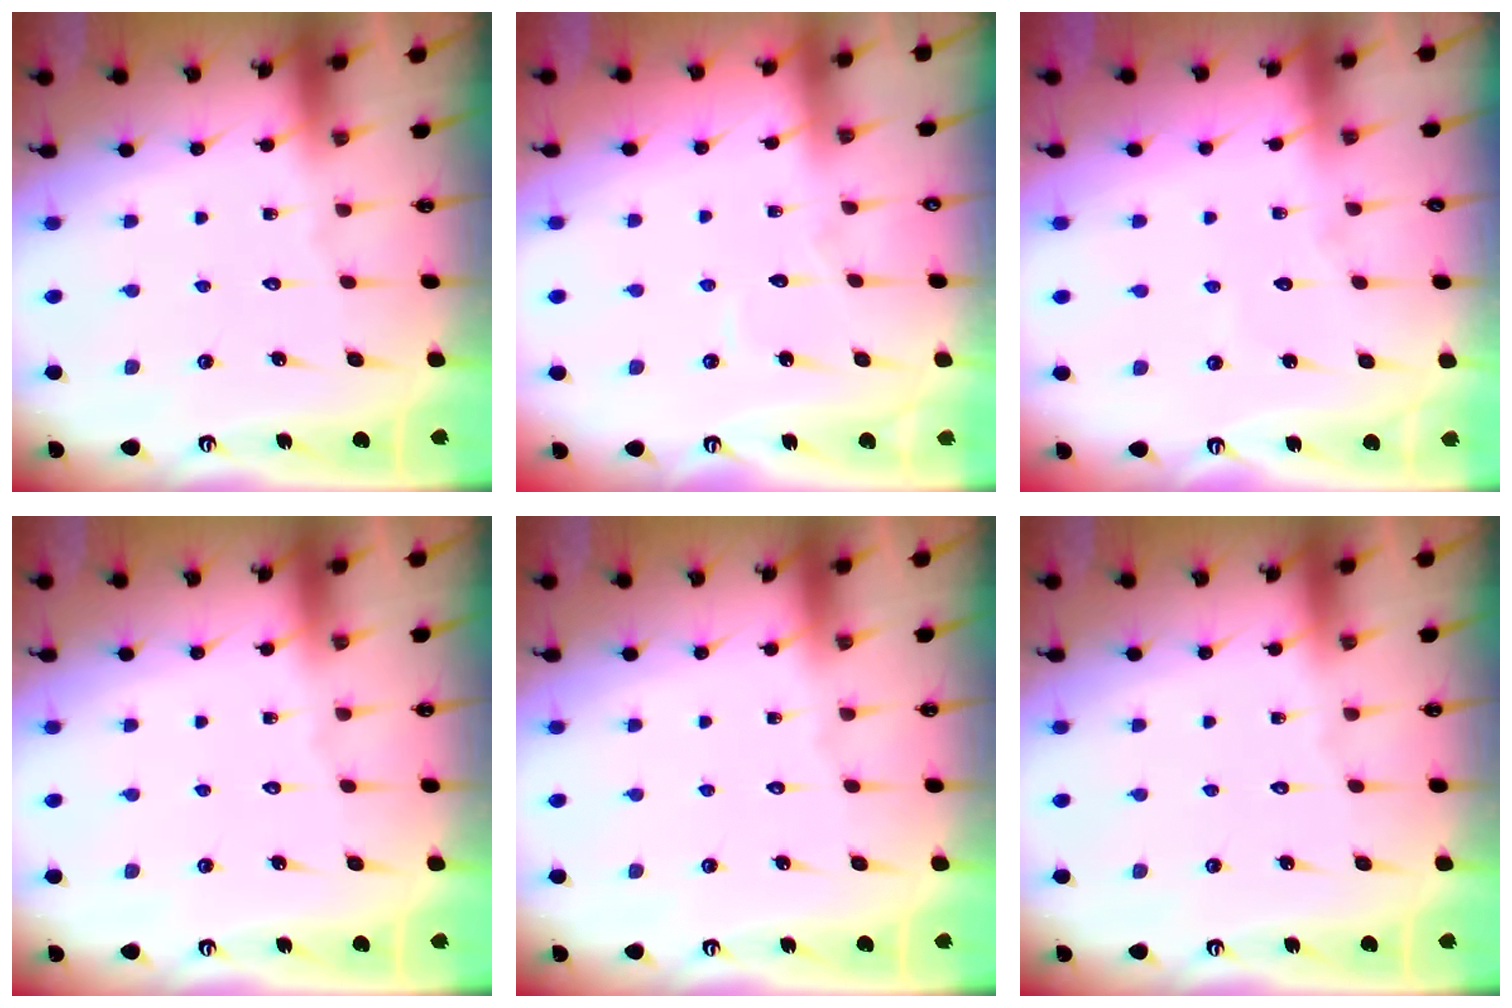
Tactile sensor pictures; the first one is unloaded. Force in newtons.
{"total": 2.7, "press": 2.7, "slide": 0.3}
{"total": 4.0, "press": 4.0, "slide": 0.3}
{"total": 0.0}
{"total": 0.0}
{"total": 0.0}